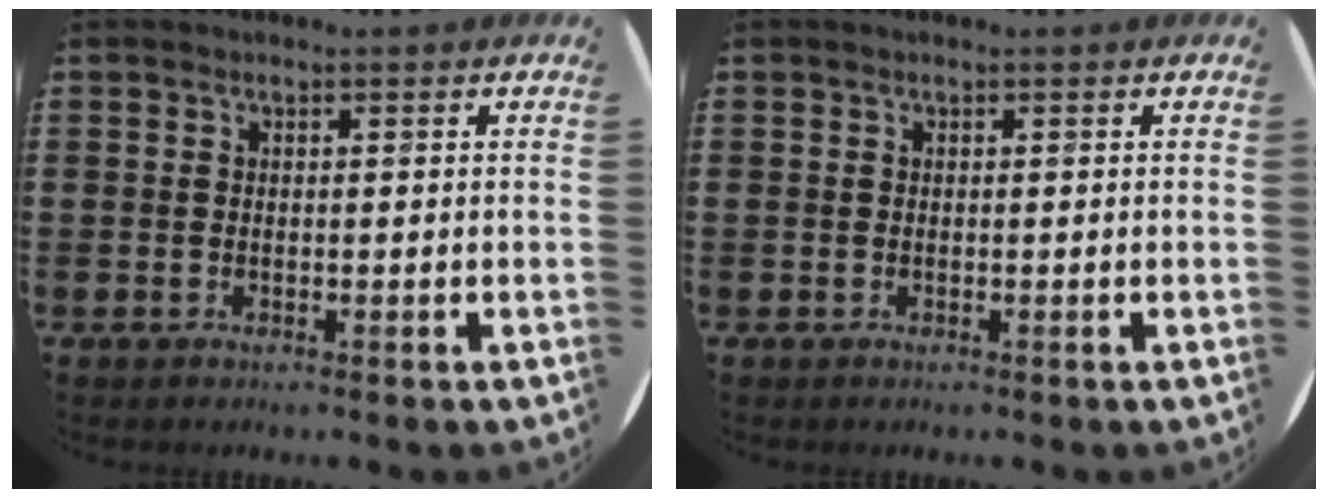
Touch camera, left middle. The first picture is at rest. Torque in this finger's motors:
{"motor_torque": [-0.04, 0.02, 0.00, 0.00]}